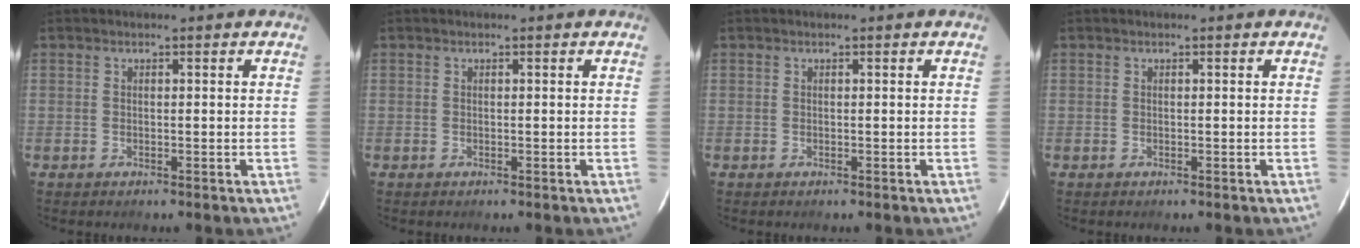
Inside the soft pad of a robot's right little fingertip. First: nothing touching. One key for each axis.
{"total": 0.0}
{"total": 0.0}
{"total": 0.0}